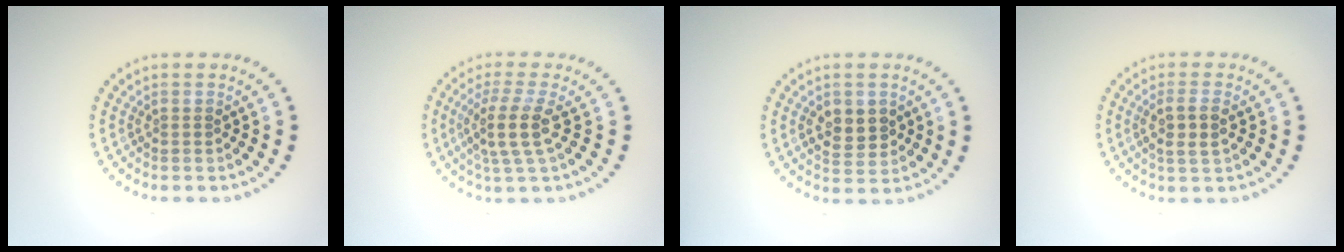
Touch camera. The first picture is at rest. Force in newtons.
{"total": 3.5, "press": 2.7, "slide": 2.2}
{"total": 2.9, "press": 2.9, "slide": 0.4}
{"total": 2.5, "press": 2.2, "slide": 1.0}